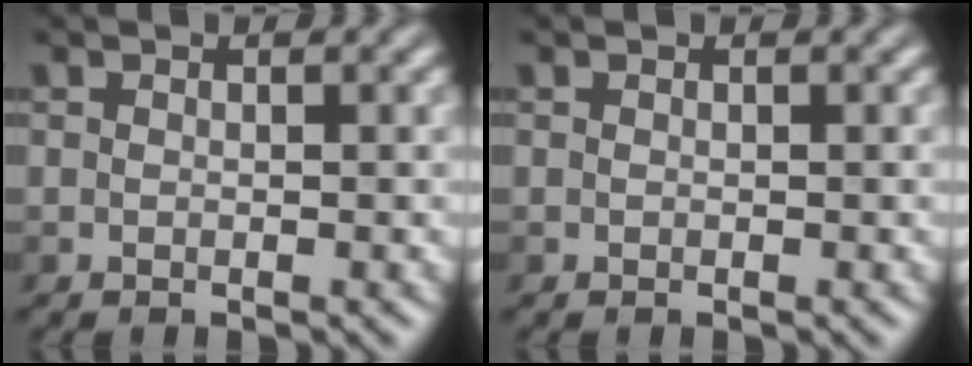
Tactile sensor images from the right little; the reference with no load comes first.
{"total": 0.0}